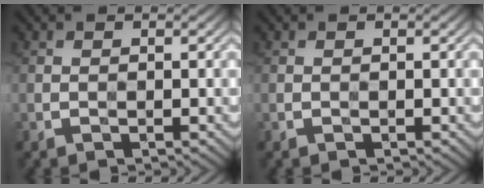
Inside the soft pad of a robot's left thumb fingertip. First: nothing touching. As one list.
[{"total": 0.0}]